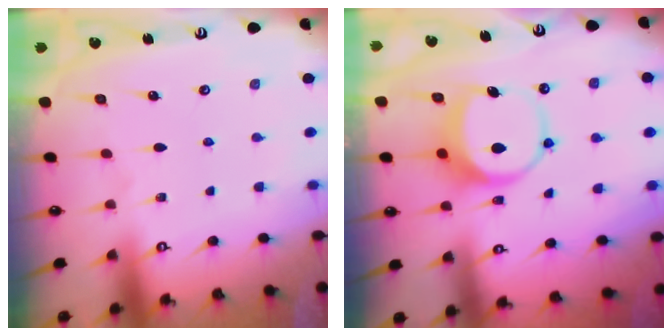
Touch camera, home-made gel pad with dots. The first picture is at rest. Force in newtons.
{"total": 8.0, "press": 8.0, "slide": 1.1}